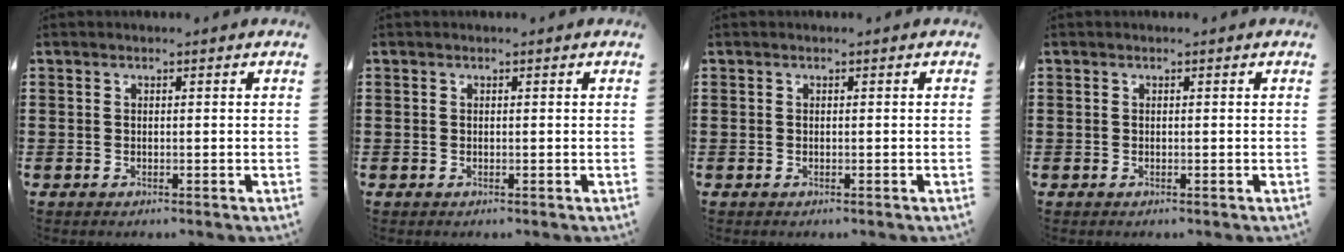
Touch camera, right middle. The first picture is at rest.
{"total": 0.0}
{"total": 0.0}
{"total": 0.0}